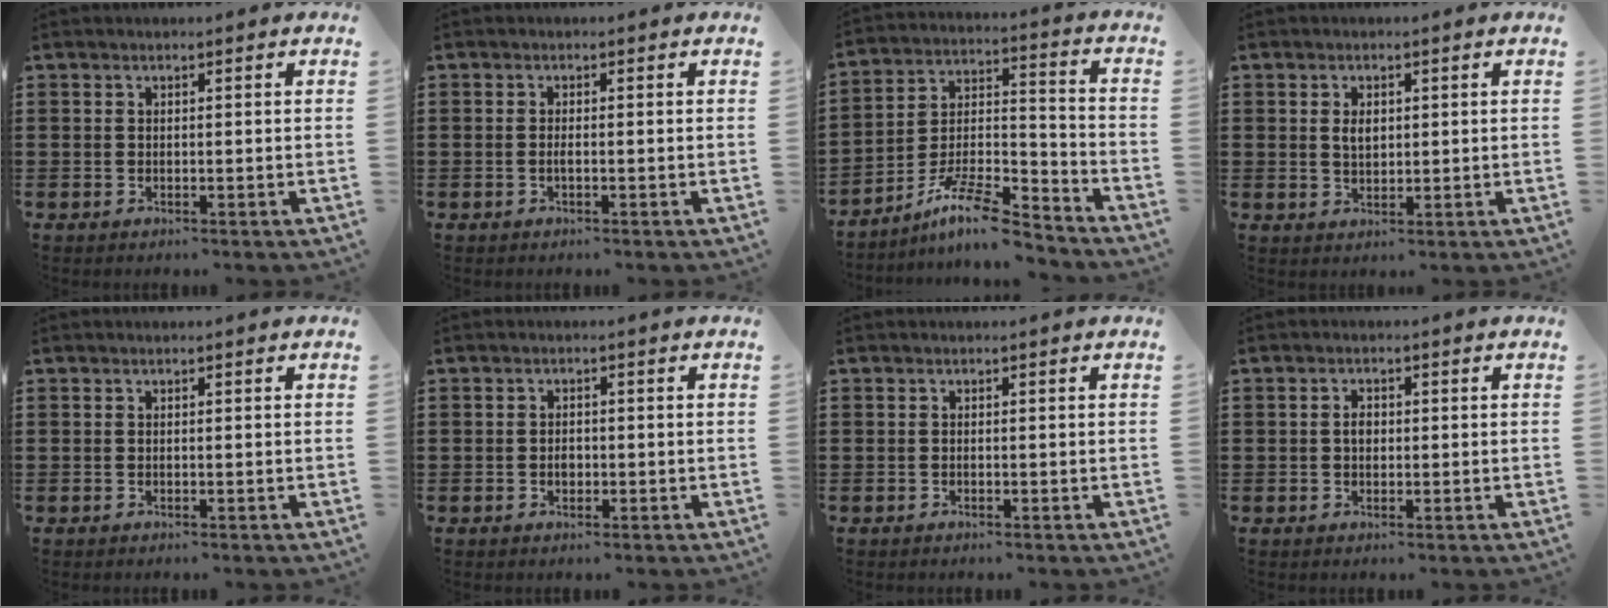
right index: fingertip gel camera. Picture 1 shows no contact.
{"total": 0.8, "force": [-0.2, 0.1, 0.7], "torque": [-0.014, -0.003, -0.003]}
{"total": 10.7, "force": [-8.6, 2.1, 5.9], "torque": [-0.106, 0.025, -0.165]}
{"total": 2.5, "force": [0.6, 1.4, 2.0], "torque": [-0.035, 0.001, 0.008]}
{"total": 0.0}
{"total": 1.4, "force": [-0.2, 1.0, 1.0], "torque": [-0.020, 0.004, -0.005]}
{"total": 0.0}
{"total": 1.9, "force": [0.0, 1.2, 1.5], "torque": [-0.029, 0.006, 0.000]}